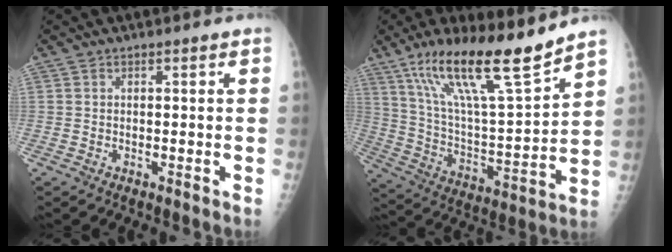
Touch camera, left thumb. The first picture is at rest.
{"total": 20.4, "force": [14.4, 3.1, 14.1], "torque": [-0.229, -0.067, 0.262]}